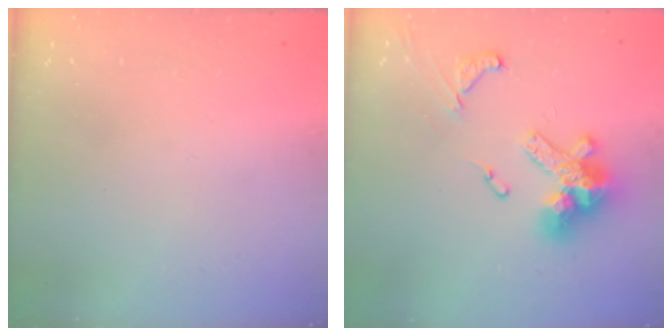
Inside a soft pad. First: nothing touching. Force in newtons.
{"total": 15.9, "press": 15.8, "slide": 2.0}